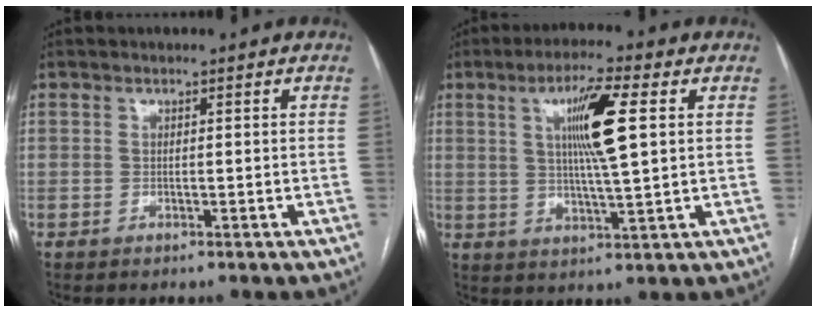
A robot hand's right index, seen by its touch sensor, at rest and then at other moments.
{"total": 9.7, "force": [2.6, 0.4, 9.4], "torque": [-0.168, 0.003, 0.044]}